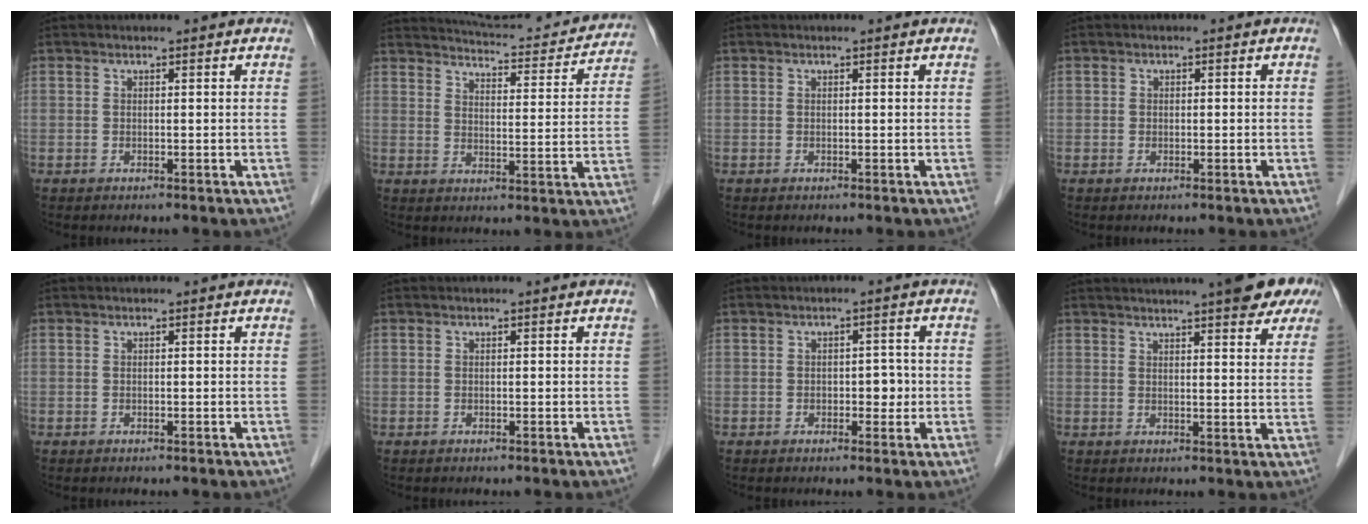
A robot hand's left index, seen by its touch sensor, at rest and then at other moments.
{"total": 18.7, "force": [17.9, 2.8, 4.4], "torque": [-0.055, -0.033, 0.219]}
{"total": 0.0}
{"total": 0.8, "force": [-0.3, 0.8, 0.1], "torque": [0.003, 0.001, -0.006]}
{"total": 0.0}
{"total": 0.0}
{"total": 2.3, "force": [-0.9, 1.4, 1.7], "torque": [-0.019, 0.009, -0.012]}
{"total": 13.9, "force": [10.4, 2.5, 8.9], "torque": [-0.119, 0.020, 0.118]}